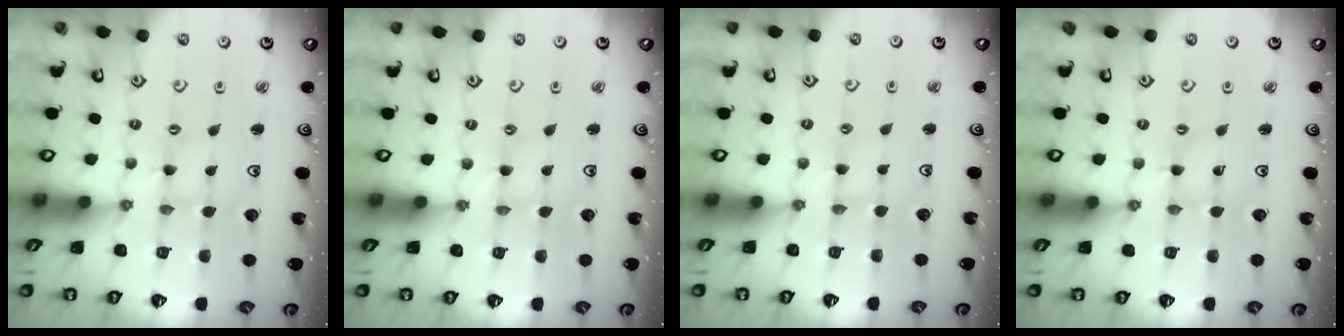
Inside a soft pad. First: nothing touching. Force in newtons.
{"total": 0.0}
{"total": 2.1, "press": 2.1, "slide": 0.2}
{"total": 0.0}